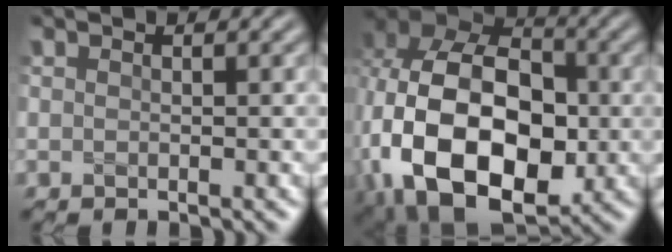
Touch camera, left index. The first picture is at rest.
{"total": 18.9, "force": [-3.4, 13.4, 12.9], "torque": [-0.250, -0.026, -0.052]}